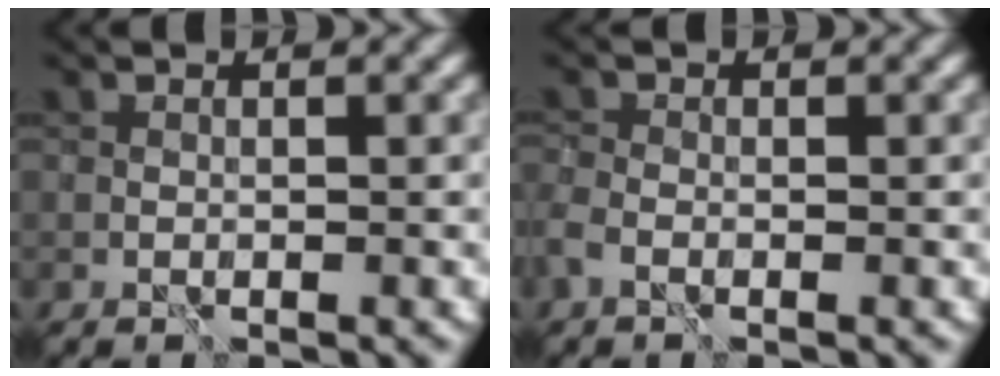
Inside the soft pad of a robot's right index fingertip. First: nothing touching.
{"total": 1.1, "force": [-0.7, 0.5, 0.5], "torque": [-0.016, -0.003, -0.018]}